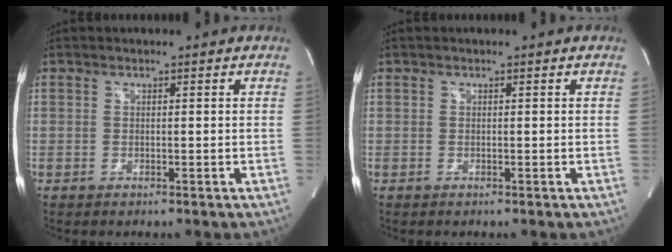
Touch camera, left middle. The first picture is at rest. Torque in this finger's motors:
{"motor_torque": [0.04, 0.12, 0.00, 0.01]}